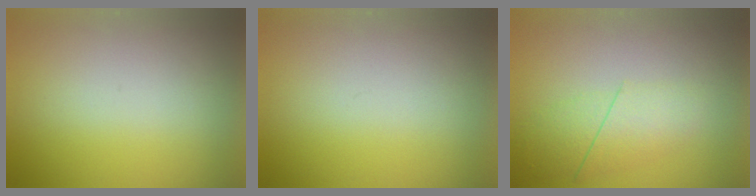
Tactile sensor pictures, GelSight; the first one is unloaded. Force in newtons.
{"total": 0.0}
{"total": 2.2}